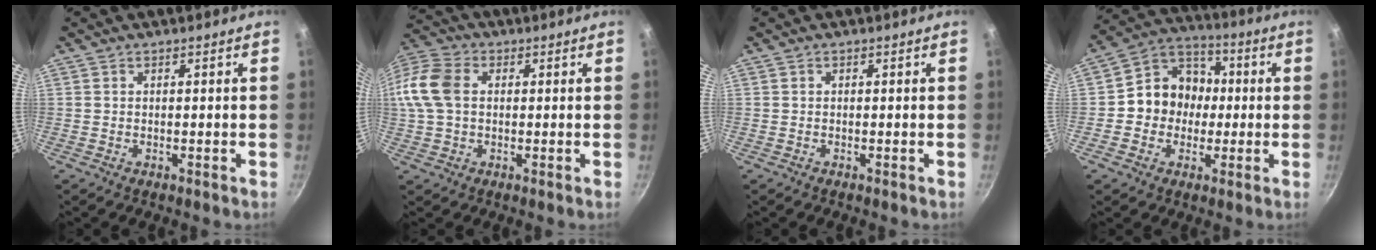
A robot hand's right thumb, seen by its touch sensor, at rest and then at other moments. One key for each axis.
{"total": 14.1, "fx": 1.6, "fy": 10.2, "fz": 9.7, "tx": -0.211, "ty": 0.031, "tz": 0.018}
{"total": 0.0}
{"total": 11.8, "fx": -0.5, "fy": 10.5, "fz": 5.3, "tx": -0.041, "ty": 0.028, "tz": -0.028}